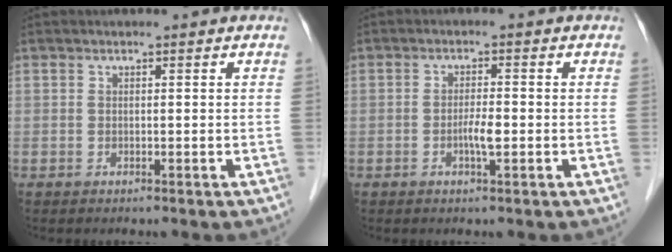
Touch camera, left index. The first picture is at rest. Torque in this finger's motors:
{"motor_torque": [0.50, 0.38, 0.06, 0.01]}